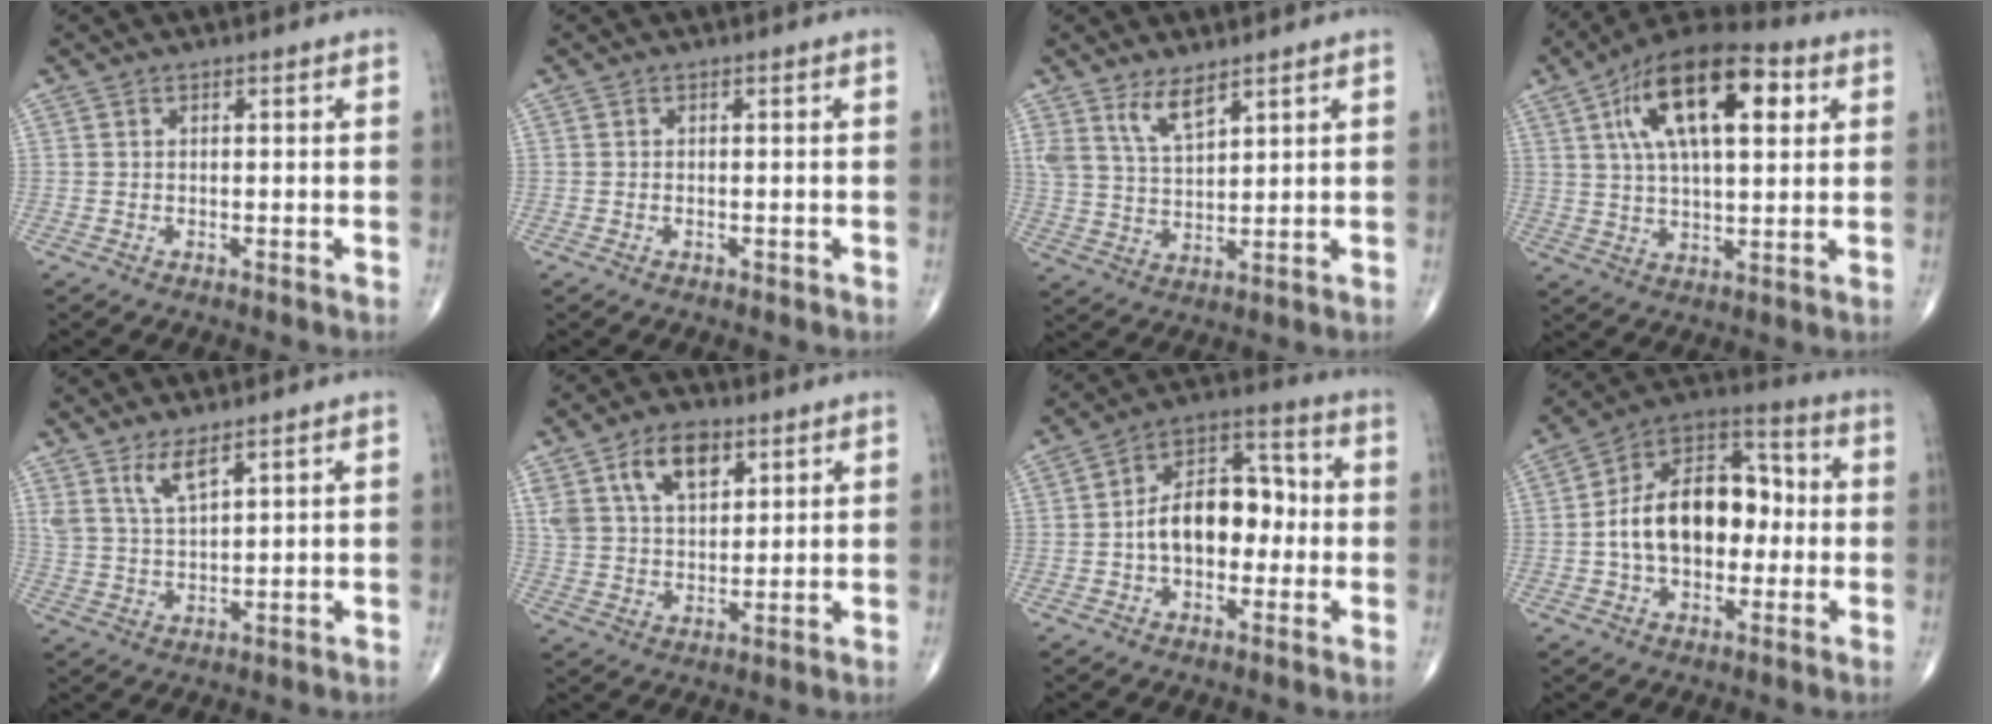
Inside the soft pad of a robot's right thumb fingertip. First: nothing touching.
{"total": 0.6, "force": [-0.2, 0.4, 0.4], "torque": [-0.008, 0.002, -0.002]}
{"total": 5.9, "force": [4.1, 2.0, 3.7], "torque": [-0.066, -0.030, 0.085]}
{"total": 19.7, "force": [6.6, 8.7, 16.4], "torque": [-0.260, 0.006, 0.103]}
{"total": 5.1, "force": [3.4, 1.2, 3.5], "torque": [-0.072, -0.026, 0.074]}
{"total": 11.0, "force": [5.3, 6.4, 7.2], "torque": [-0.113, -0.014, 0.103]}
{"total": 13.5, "force": [-1.2, 8.6, 10.3], "torque": [-0.140, 0.046, -0.028]}
{"total": 18.1, "force": [-0.8, 11.6, 13.8], "torque": [-0.199, 0.042, -0.020]}